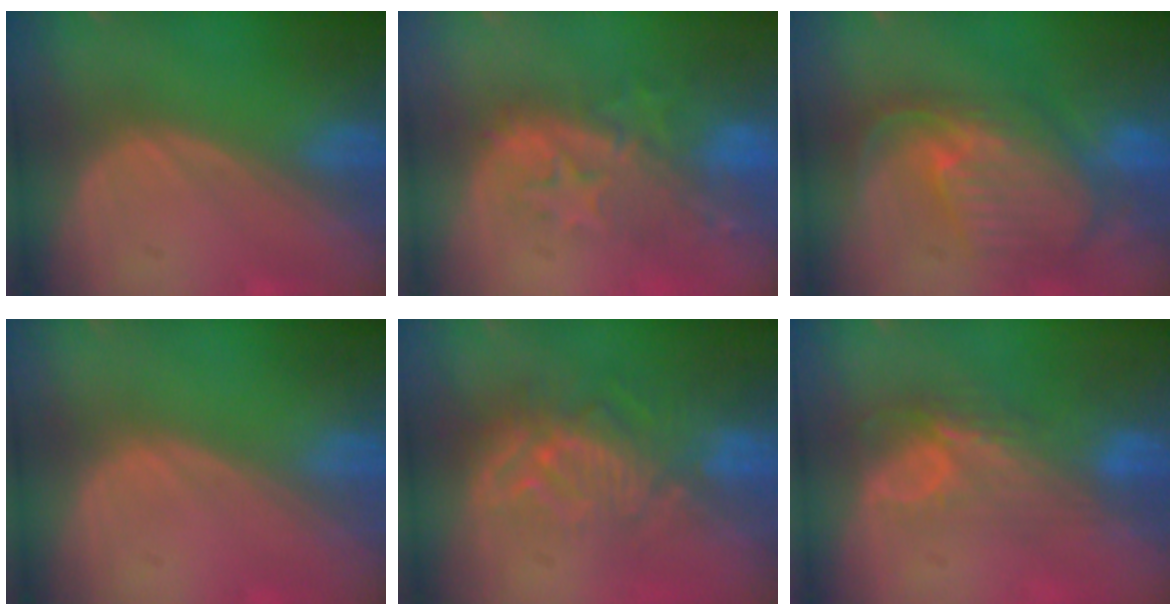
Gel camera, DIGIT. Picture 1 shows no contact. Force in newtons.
{"total": 9.9, "press": 8.7, "slide": 4.7}
{"total": 11.1, "press": 9.7, "slide": 5.3}
{"total": 0.0}
{"total": 9.5, "press": 8.2, "slide": 4.7}
{"total": 7.4, "press": 6.4, "slide": 3.7}